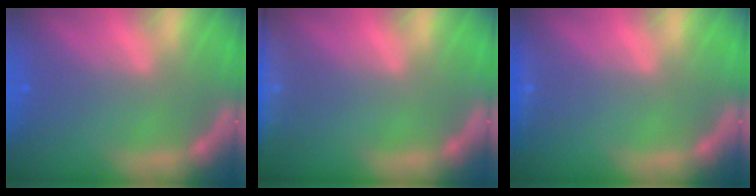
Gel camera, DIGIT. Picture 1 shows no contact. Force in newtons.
{"total": 7.0}
{"total": 0.9}